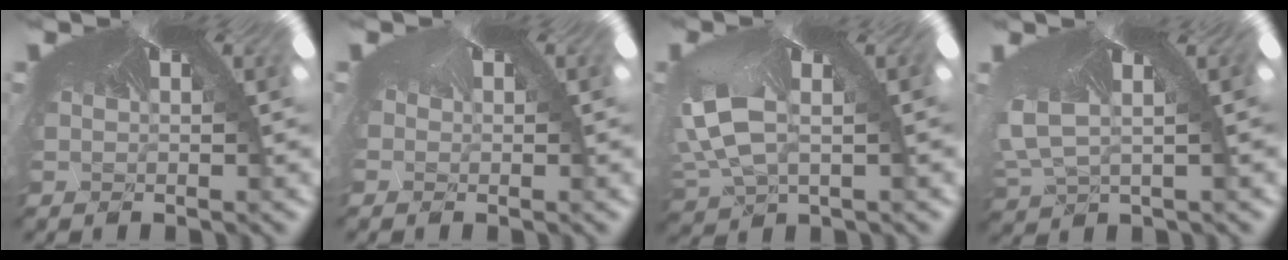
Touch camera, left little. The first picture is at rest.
{"total": 0.7, "force": [-0.1, 0.1, -0.7], "torque": [0.005, -0.011, 0.008]}
{"total": 4.9, "force": [-4.6, 1.6, -0.7], "torque": [-0.053, -0.067, -0.036]}
{"total": 2.8, "force": [-2.6, -0.1, -1.0], "torque": [-0.030, -0.048, -0.005]}